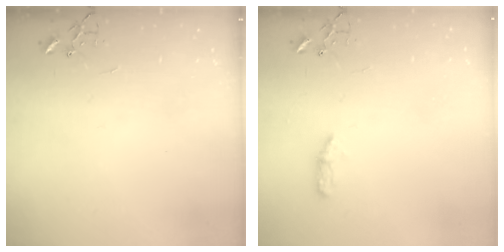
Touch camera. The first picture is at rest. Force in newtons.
{"total": 4.9, "press": 4.8, "slide": 0.6}